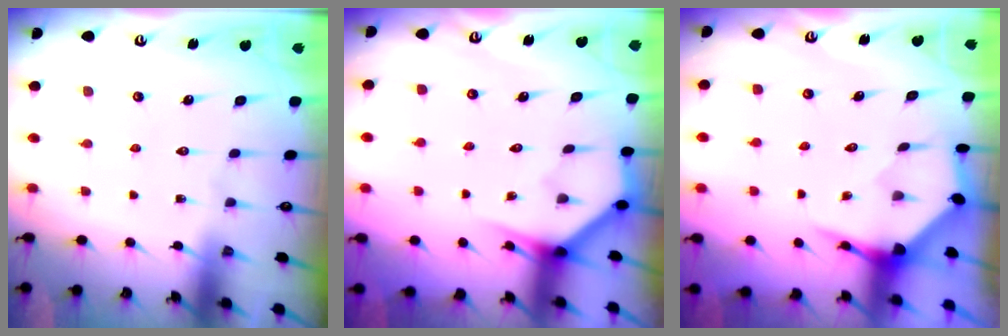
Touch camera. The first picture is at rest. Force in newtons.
{"total": 3.8, "press": 3.8, "slide": 0.2}
{"total": 4.0, "press": 3.9, "slide": 0.4}